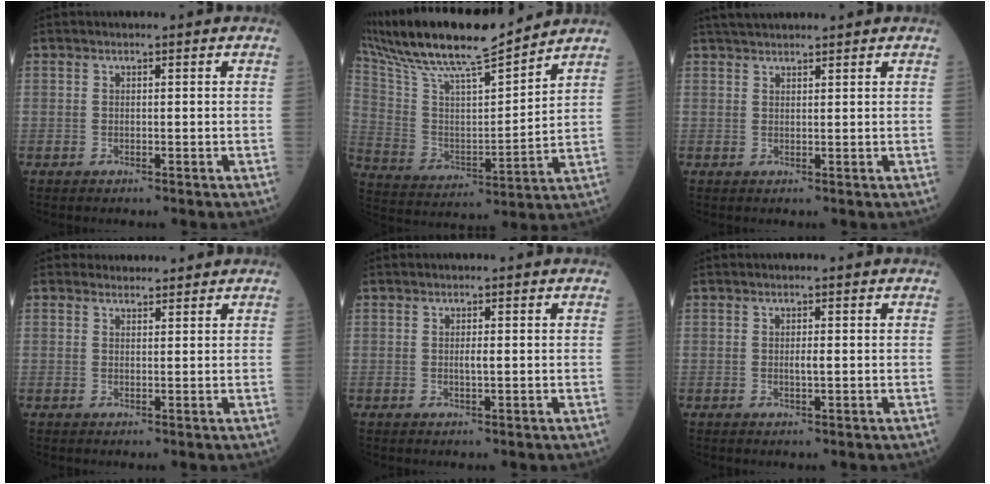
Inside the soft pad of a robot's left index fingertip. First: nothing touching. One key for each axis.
{"total": 20.4, "fx": 17.6, "fy": 1.9, "fz": 10.1, "tx": -0.199, "ty": 0.020, "tz": 0.313}
{"total": 5.2, "fx": 4.8, "fy": 0.7, "fz": 2.1, "tx": -0.031, "ty": 0.037, "tz": 0.082}
{"total": 2.4, "fx": 2.3, "fy": 0.8, "fz": -0.2, "tx": 0.000, "ty": 0.010, "tz": 0.034}
{"total": 0.9, "fx": 0.2, "fy": 0.0, "fz": 0.9, "tx": -0.020, "ty": -0.001, "tz": 0.004}
{"total": 0.9, "fx": 0.2, "fy": 0.1, "fz": 0.9, "tx": -0.022, "ty": -0.002, "tz": 0.004}